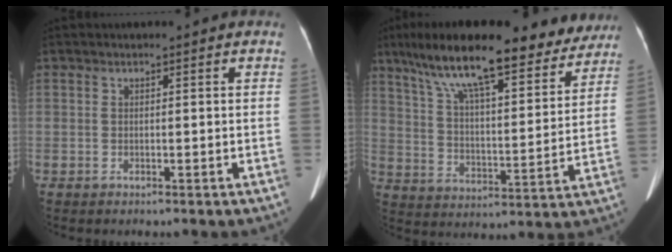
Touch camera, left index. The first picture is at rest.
{"total": 23.7, "force": [18.4, 5.5, 14.0], "torque": [-0.218, 0.025, 0.271]}